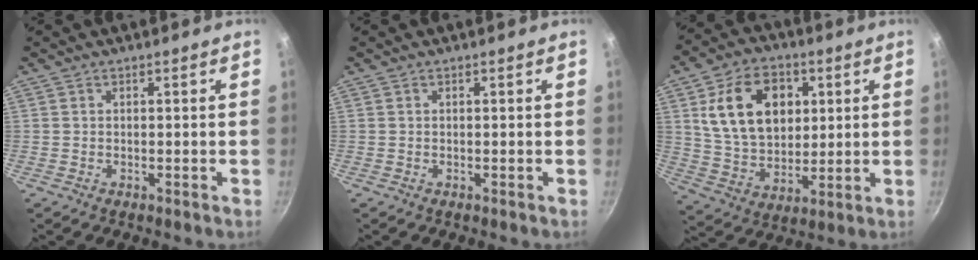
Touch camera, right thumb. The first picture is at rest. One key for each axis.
{"total": 0.0}
{"total": 17.3, "fx": 4.9, "fy": 12.1, "fz": 11.4, "tx": -0.167, "ty": -0.010, "tz": 0.091}